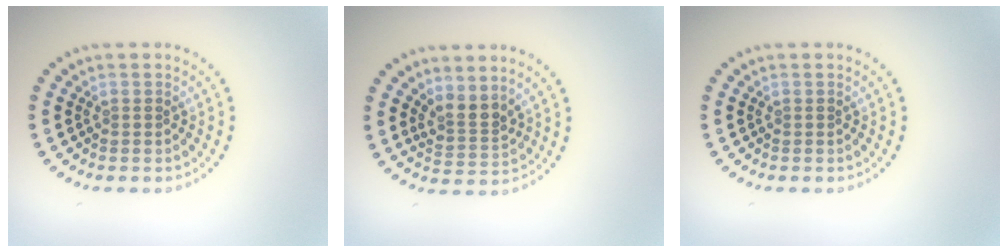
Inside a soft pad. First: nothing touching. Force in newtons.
{"total": 2.5, "press": 1.8, "slide": 1.7}
{"total": 0.0}